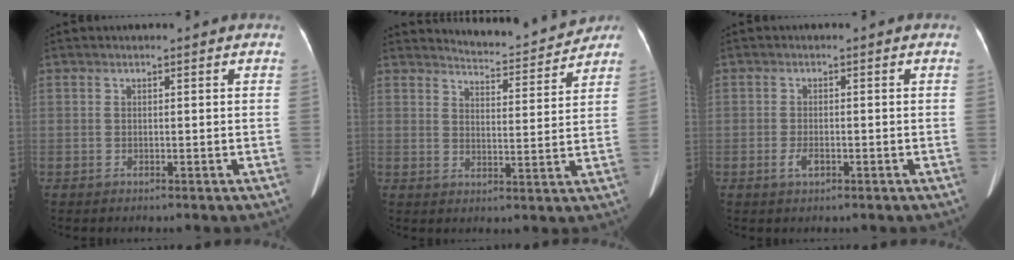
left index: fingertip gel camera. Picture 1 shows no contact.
{"total": 8.6, "force": [8.5, 0.7, 0.7], "torque": [-0.018, -0.003, 0.113]}
{"total": 1.8, "force": [-1.0, 0.7, 1.3], "torque": [-0.030, -0.008, -0.015]}